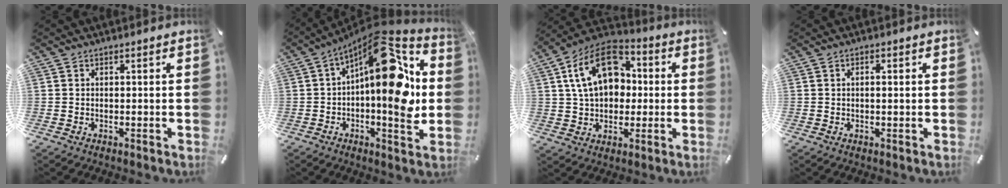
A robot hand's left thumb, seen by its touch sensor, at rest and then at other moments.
{"total": 20.1, "force": [3.1, 8.6, 17.9], "torque": [-0.260, -0.032, 0.051]}
{"total": 17.4, "force": [4.0, 12.5, 11.4], "torque": [-0.211, 0.000, 0.072]}
{"total": 1.3, "force": [0.1, 0.5, 1.2], "torque": [-0.023, 0.003, 0.000]}